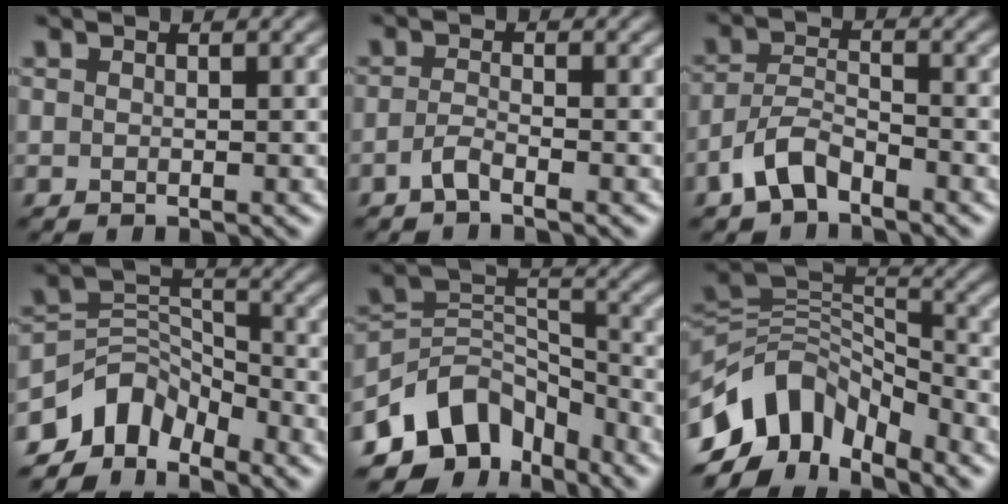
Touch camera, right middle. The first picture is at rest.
{"total": 1.3, "force": [-0.8, 0.3, 1.0], "torque": [-0.026, 0.004, -0.022]}
{"total": 3.5, "force": [-2.4, 1.6, 2.0], "torque": [-0.044, 0.010, -0.055]}
{"total": 5.4, "force": [-4.1, 3.1, 1.7], "torque": [-0.021, 0.004, -0.084]}
{"total": 8.5, "force": [-5.7, 5.3, 3.5], "torque": [-0.043, -0.001, -0.118]}
{"total": 9.8, "force": [-6.0, 5.6, 5.3], "torque": [-0.087, 0.007, -0.121]}